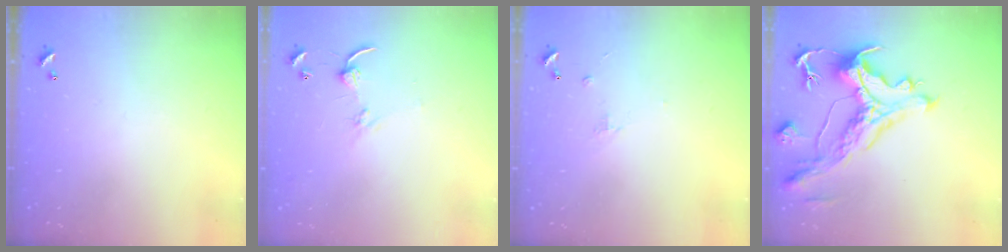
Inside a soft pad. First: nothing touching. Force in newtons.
{"total": 4.6, "press": 4.6, "slide": 0.4}
{"total": 1.2, "press": 1.1, "slide": 0.6}
{"total": 5.0, "press": 4.7, "slide": 1.8}